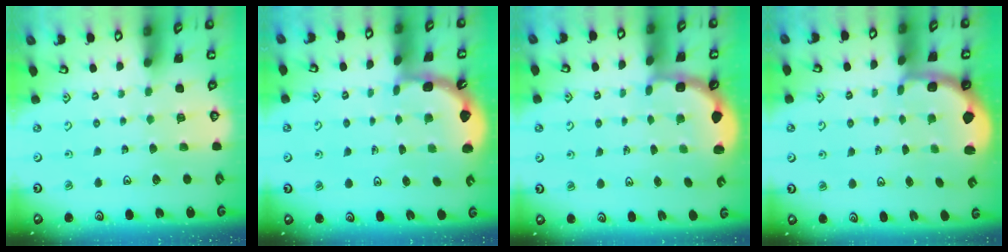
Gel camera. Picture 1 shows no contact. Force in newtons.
{"total": 1.9, "press": 1.9, "slide": 0.2}
{"total": 2.8, "press": 2.3, "slide": 1.7}
{"total": 2.3, "press": 1.3, "slide": 1.8}